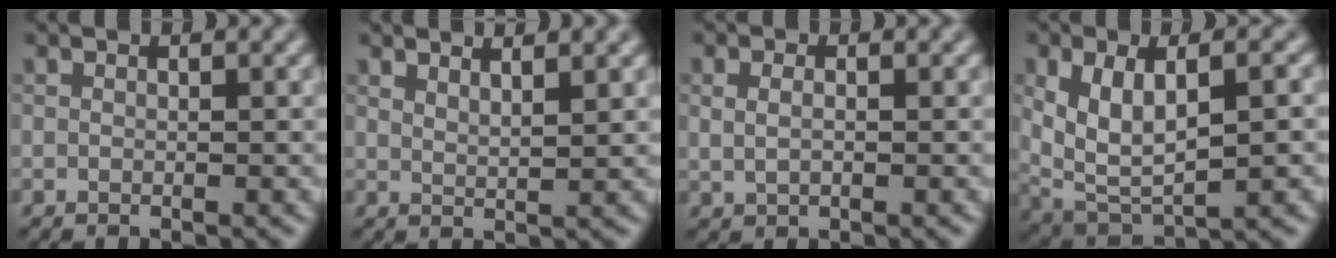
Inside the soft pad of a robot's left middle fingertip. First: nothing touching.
{"total": 2.3, "force": [1.8, 0.6, 1.3], "torque": [-0.005, 0.005, 0.021]}
{"total": 1.5, "force": [0.3, 1.0, 1.1], "torque": [-0.027, -0.005, 0.012]}
{"total": 6.7, "force": [0.9, 3.3, 5.8], "torque": [-0.123, -0.006, 0.018]}